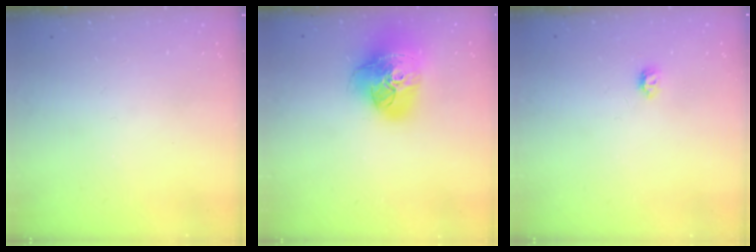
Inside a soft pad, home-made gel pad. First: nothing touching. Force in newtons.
{"total": 21.4, "press": 21.3, "slide": 2.3}
{"total": 3.9, "press": 3.9, "slide": 0.6}